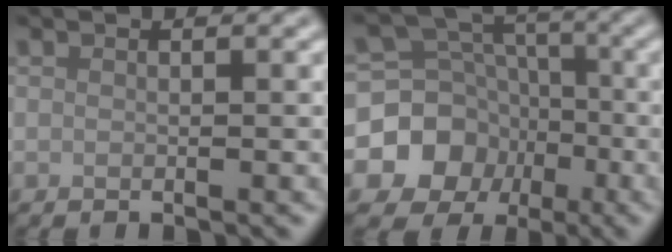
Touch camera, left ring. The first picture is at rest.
{"total": 8.1, "force": [-3.0, 7.1, 2.3], "torque": [-0.035, 0.010, -0.076]}